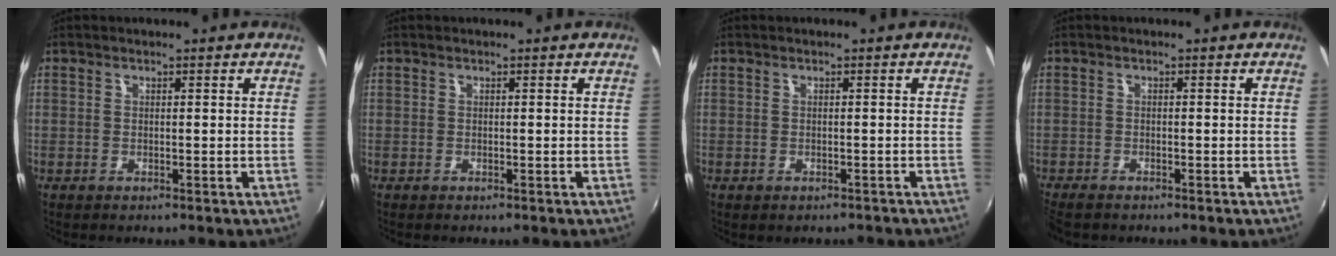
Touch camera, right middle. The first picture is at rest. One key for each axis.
{"total": 0.0}
{"total": 1.8, "fx": -1.4, "fy": 0.8, "fz": 0.7, "tx": -0.015, "ty": -0.006, "tz": -0.016}
{"total": 2.8, "fx": -2.5, "fy": 0.8, "fz": 1.2, "tx": -0.031, "ty": -0.015, "tz": -0.048}